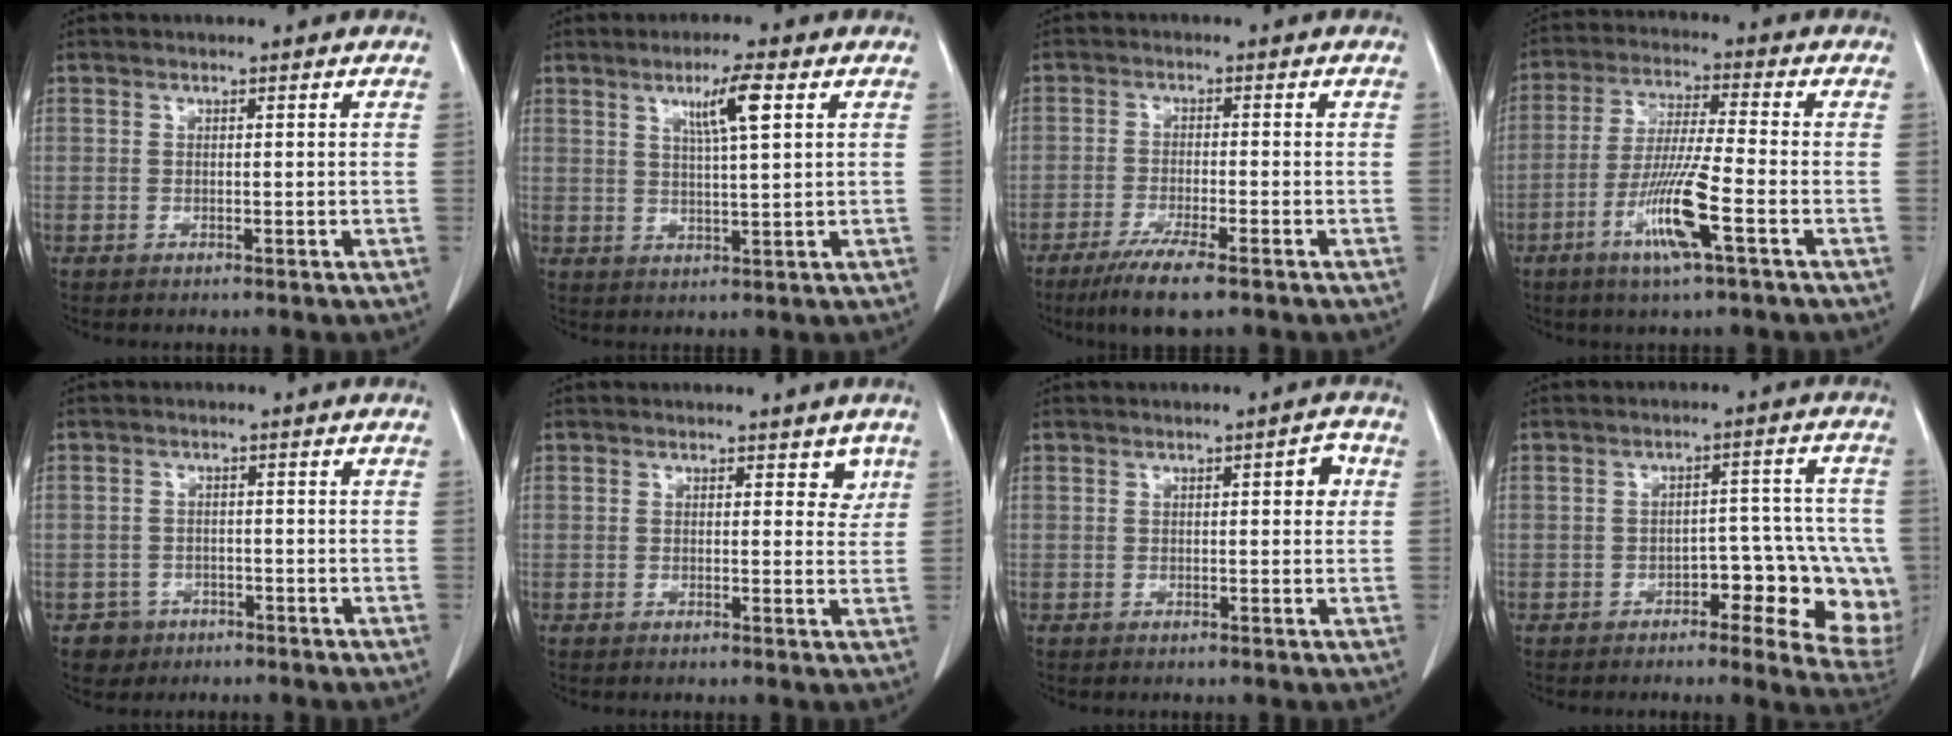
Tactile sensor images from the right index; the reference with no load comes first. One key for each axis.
{"total": 5.8, "fx": 2.6, "fy": -0.1, "fz": 5.2, "tx": -0.089, "ty": 0.000, "tz": 0.043}
{"total": 7.2, "fx": -5.0, "fy": 0.5, "fz": 5.2, "tx": -0.094, "ty": -0.018, "tz": -0.082}
{"total": 10.5, "fx": -4.5, "fy": -0.2, "fz": 9.5, "tx": -0.189, "ty": -0.016, "tz": -0.088}
{"total": 3.2, "fx": -1.7, "fy": 2.7, "fz": -0.3, "tx": 0.005, "ty": 0.012, "tz": -0.026}
{"total": 2.5, "fx": 1.5, "fy": 1.5, "fz": 1.3, "tx": -0.002, "ty": -0.004, "tz": 0.016}
{"total": 2.6, "fx": 0.6, "fy": 0.8, "fz": 2.4, "tx": -0.024, "ty": 0.006, "tz": 0.005}
{"total": 11.2, "fx": -4.0, "fy": 4.6, "fz": 9.4, "tx": -0.091, "ty": 0.023, "tz": -0.046}